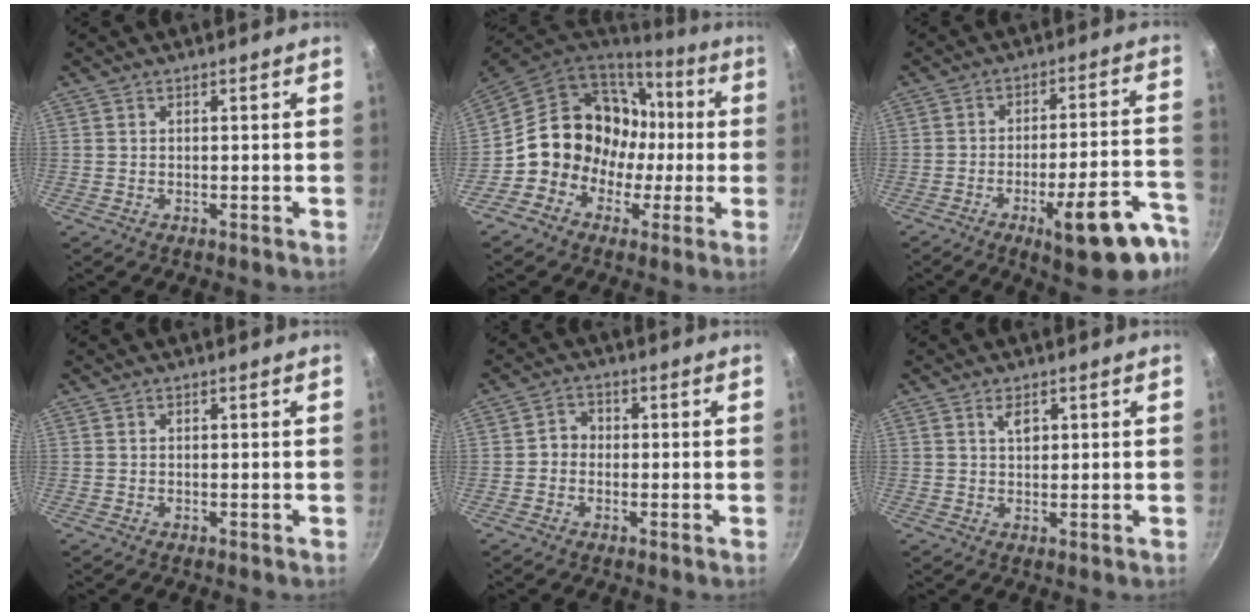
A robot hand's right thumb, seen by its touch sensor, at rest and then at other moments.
{"total": 16.2, "force": [-0.8, 14.3, 7.4], "torque": [-0.067, 0.052, -0.017]}
{"total": 17.3, "force": [-9.3, 5.3, 13.6], "torque": [-0.139, 0.051, -0.124]}
{"total": 0.0}
{"total": 2.8, "force": [-0.6, 2.5, 1.2], "torque": [-0.004, 0.013, -0.018]}
{"total": 2.4, "force": [1.1, 1.3, 1.8], "torque": [-0.021, -0.004, 0.018]}